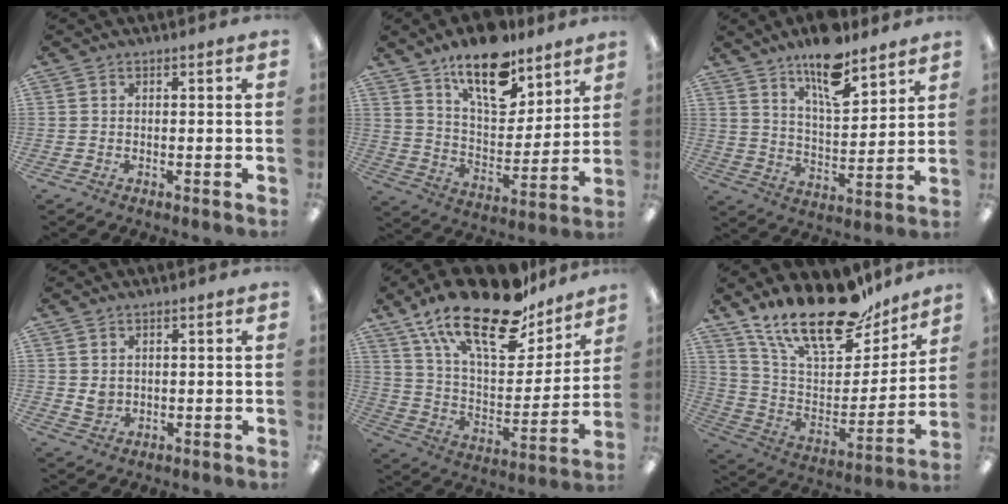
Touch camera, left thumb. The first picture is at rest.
{"total": 17.0, "force": [12.4, 7.1, 9.2], "torque": [-0.148, -0.072, 0.215]}
{"total": 14.0, "force": [10.6, 4.6, 7.8], "torque": [-0.124, -0.062, 0.181]}
{"total": 2.5, "force": [1.2, 2.0, 0.9], "torque": [-0.014, -0.001, 0.020]}
{"total": 25.3, "force": [18.0, 10.0, 14.7], "torque": [-0.244, -0.110, 0.308]}
{"total": 23.0, "force": [18.2, 8.2, 11.5], "torque": [-0.195, -0.124, 0.316]}